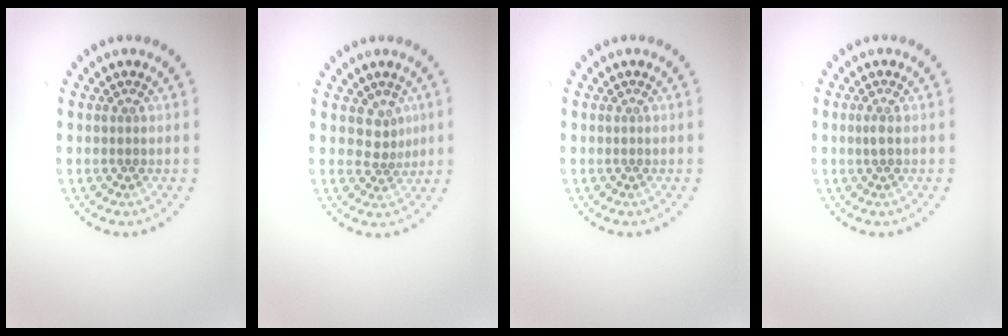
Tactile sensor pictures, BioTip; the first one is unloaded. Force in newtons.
{"total": 2.0, "press": 1.3, "slide": 1.5}
{"total": 0.0}
{"total": 0.7, "press": 0.6, "slide": 0.3}